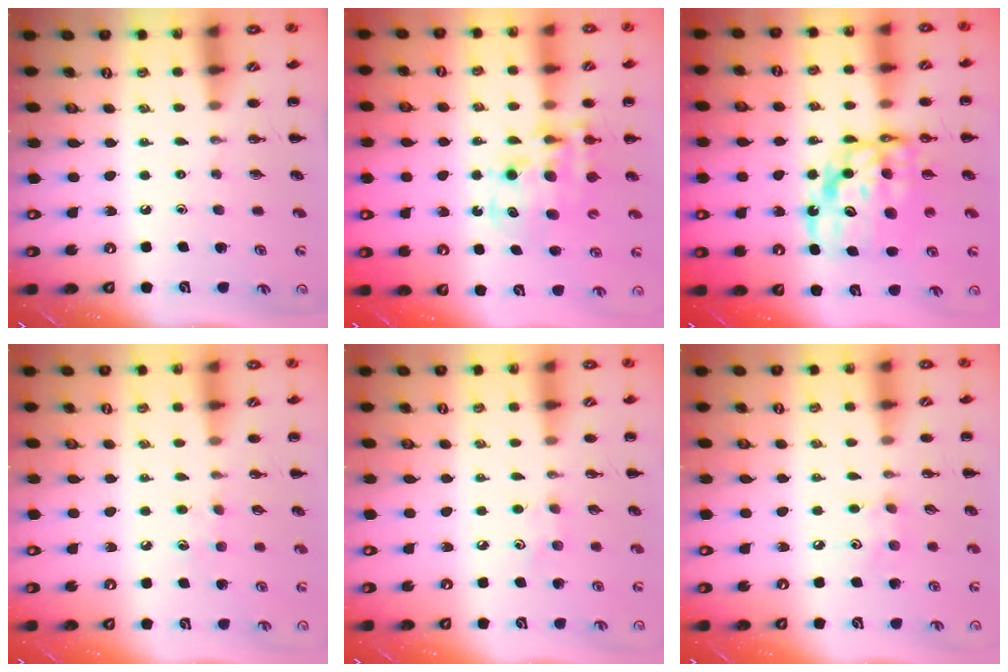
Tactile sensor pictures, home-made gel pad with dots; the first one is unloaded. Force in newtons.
{"total": 11.9, "press": 11.6, "slide": 2.7}
{"total": 14.0, "press": 13.5, "slide": 3.8}
{"total": 5.1, "press": 4.9, "slide": 1.3}
{"total": 4.2, "press": 4.1, "slide": 1.1}
{"total": 4.3, "press": 4.2, "slide": 0.8}